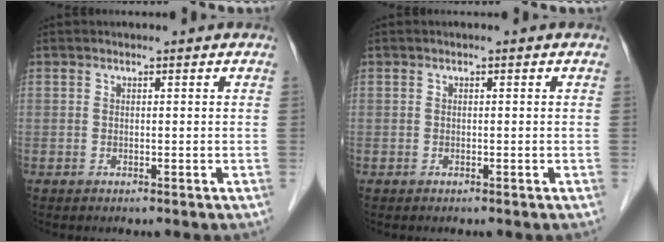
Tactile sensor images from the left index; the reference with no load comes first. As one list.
[{"total": 0.0}]